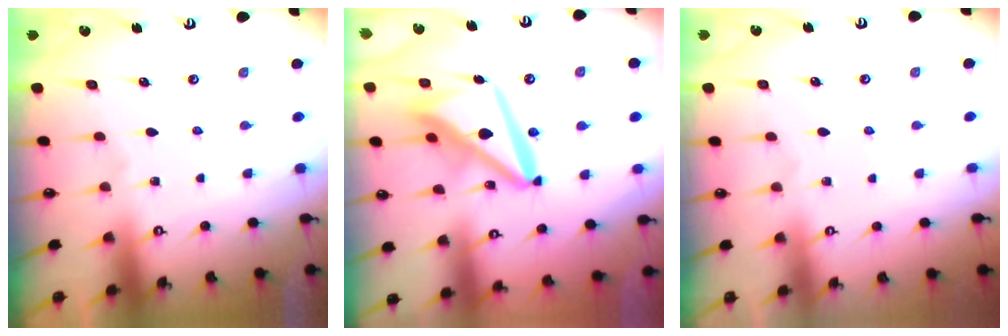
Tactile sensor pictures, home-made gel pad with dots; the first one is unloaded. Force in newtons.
{"total": 15.2, "press": 15.1, "slide": 1.9}
{"total": 0.0}